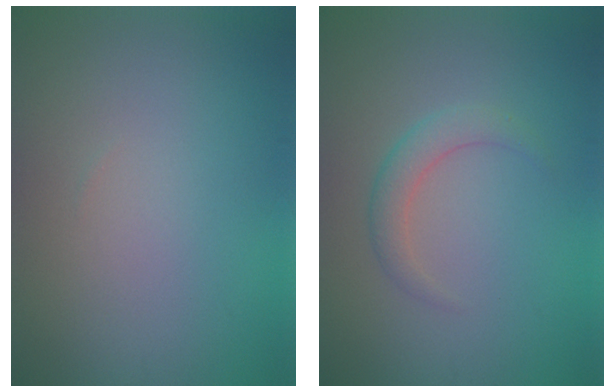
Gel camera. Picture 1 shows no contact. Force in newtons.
{"total": 2.0, "press": 2.0, "slide": 0.2}